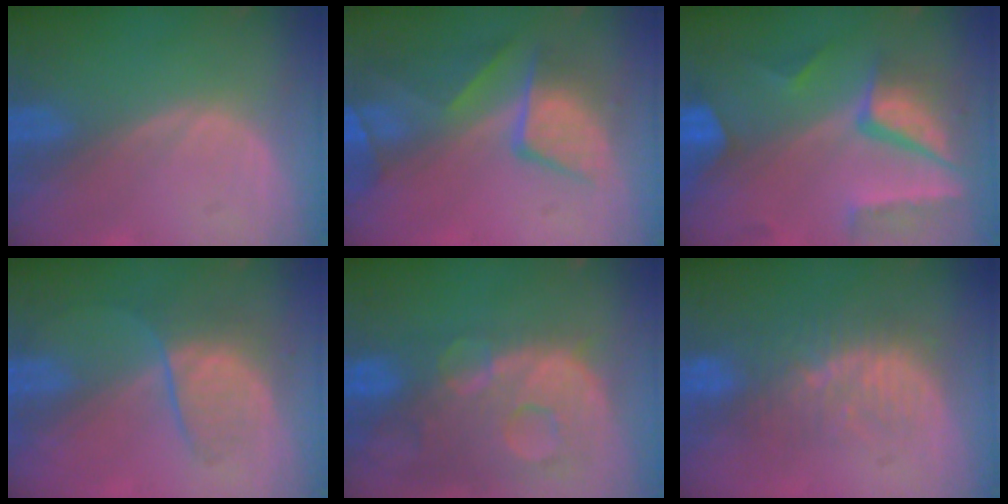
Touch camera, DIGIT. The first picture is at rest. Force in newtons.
{"total": 10.1, "press": 8.7, "slide": 5.0}
{"total": 10.2, "press": 8.6, "slide": 5.4}
{"total": 6.4, "press": 6.0, "slide": 2.3}
{"total": 13.7, "press": 11.1, "slide": 8.0}
{"total": 8.1, "press": 7.6, "slide": 2.6}